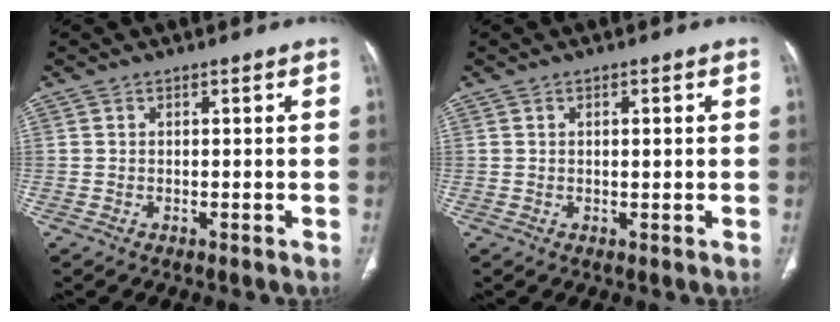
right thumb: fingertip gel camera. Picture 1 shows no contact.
{"total": 1.7, "force": [0.4, 0.6, 1.6], "torque": [-0.026, 0.002, 0.008]}